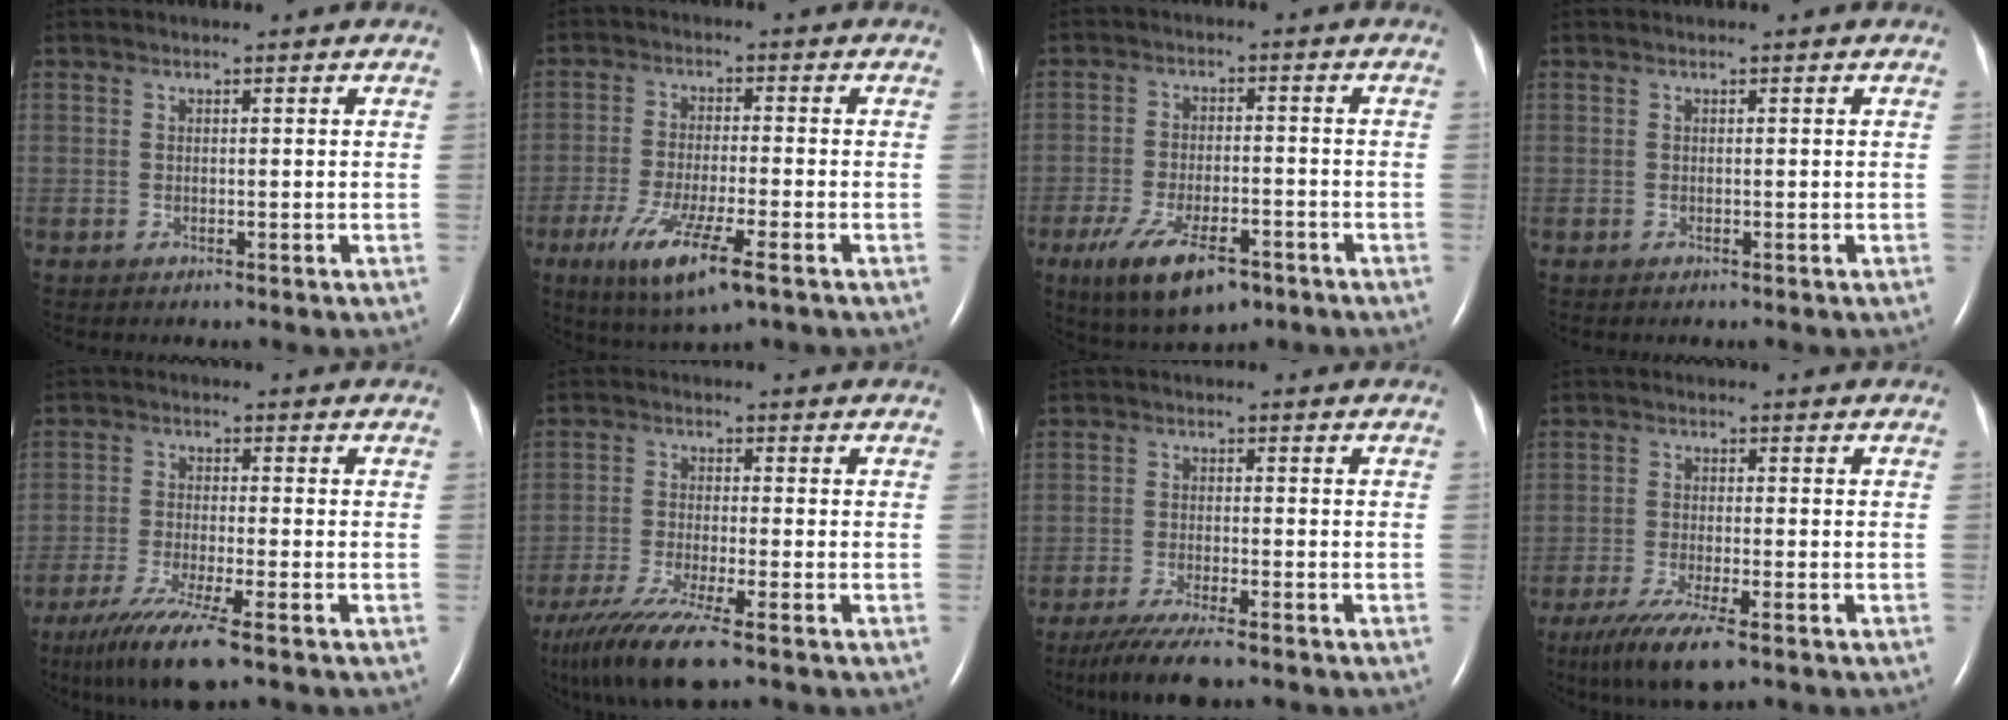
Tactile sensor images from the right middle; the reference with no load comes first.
{"total": 10.1, "force": [-5.2, 1.3, 8.5], "torque": [-0.169, -0.027, -0.085]}
{"total": 10.6, "force": [-6.3, 3.9, 7.6], "torque": [-0.142, -0.015, -0.100]}
{"total": 0.0}
{"total": 9.1, "force": [-6.1, 0.2, 6.7], "torque": [-0.125, -0.026, -0.104]}
{"total": 11.1, "force": [-7.9, 0.4, 7.8], "torque": [-0.143, -0.030, -0.136]}
{"total": 7.6, "force": [-6.0, 0.6, 4.6], "torque": [-0.082, -0.020, -0.099]}
{"total": 7.8, "force": [-5.1, 0.9, 5.8], "torque": [-0.108, -0.022, -0.084]}